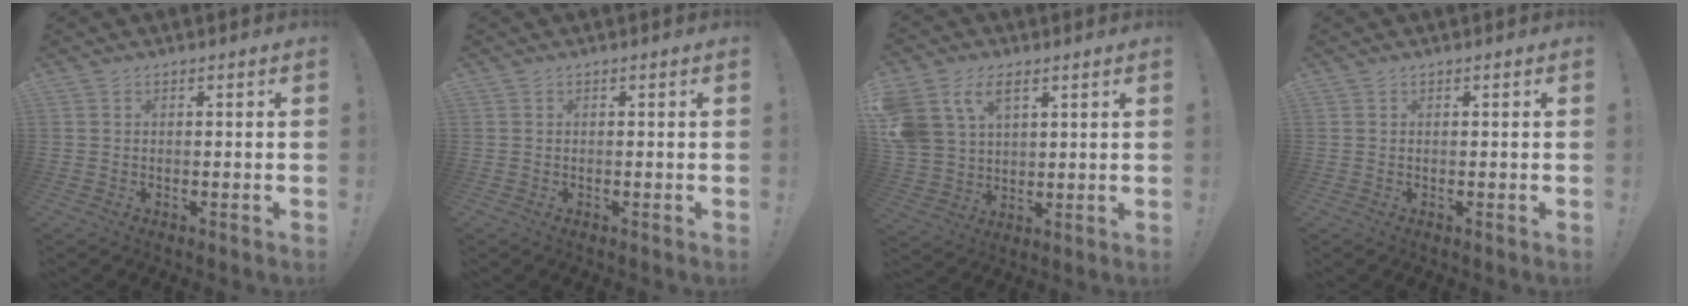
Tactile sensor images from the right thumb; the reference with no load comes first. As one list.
[{"total": 0.0}, {"total": 12.0, "force": [6.2, 8.1, 6.2], "torque": [-0.127, -0.027, 0.125]}, {"total": 0.0}]